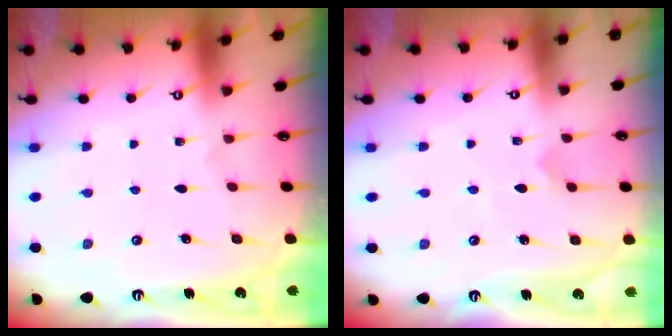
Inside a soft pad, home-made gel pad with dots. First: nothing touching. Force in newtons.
{"total": 3.2, "press": 3.1, "slide": 0.6}